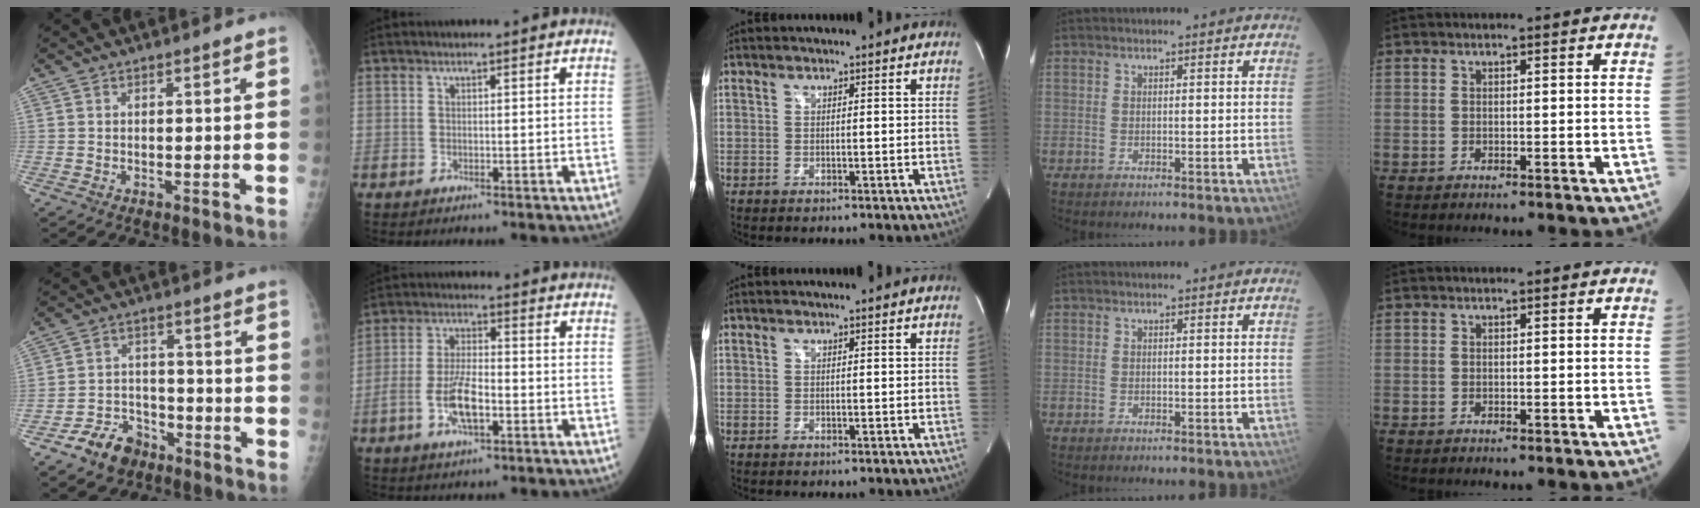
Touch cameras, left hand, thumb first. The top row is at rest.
{"thumb": {"total": 8.0, "force": [-5.2, 5.4, 2.7], "torque": [-0.023, 0.037, -0.088]}, "index": {"total": 7.3, "force": [-2.6, 2.5, 6.3], "torque": [-0.132, -0.002, -0.050]}}